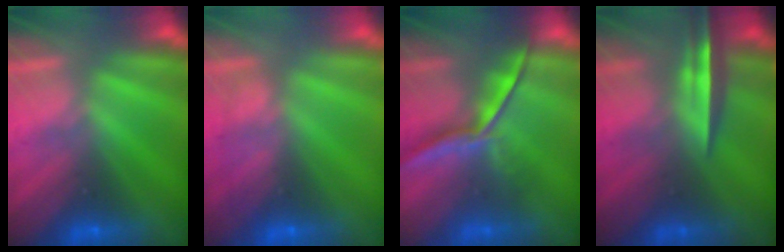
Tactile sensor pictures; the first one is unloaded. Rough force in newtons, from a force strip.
{"total": 2.0}
{"total": 1.4}
{"total": 4.4}